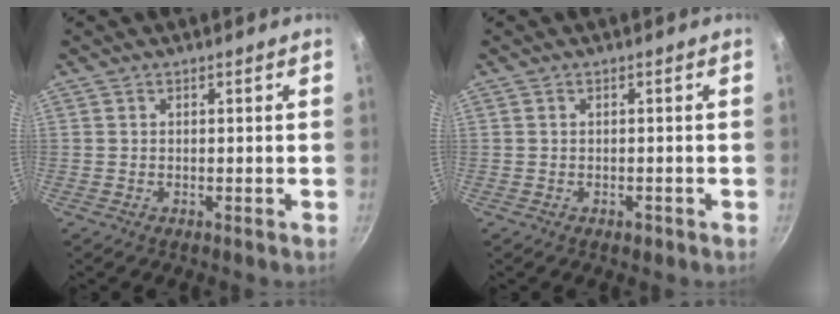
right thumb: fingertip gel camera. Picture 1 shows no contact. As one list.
[{"total": 1.1, "force": [-0.6, 0.7, 0.7], "torque": [-0.009, 0.004, -0.005]}]